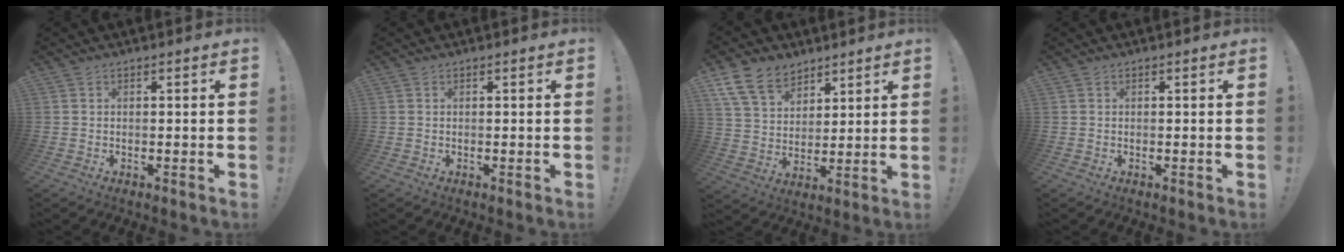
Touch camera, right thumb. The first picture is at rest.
{"total": 0.0}
{"total": 12.7, "force": [8.6, 8.1, 4.7], "torque": [-0.094, -0.048, 0.169]}
{"total": 0.0}